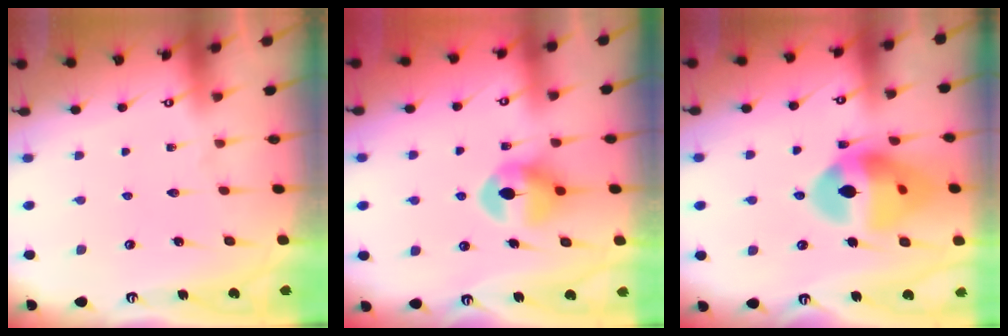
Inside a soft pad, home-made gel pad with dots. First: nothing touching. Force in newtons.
{"total": 9.2, "press": 9.2, "slide": 0.6}
{"total": 16.1, "press": 15.1, "slide": 5.5}